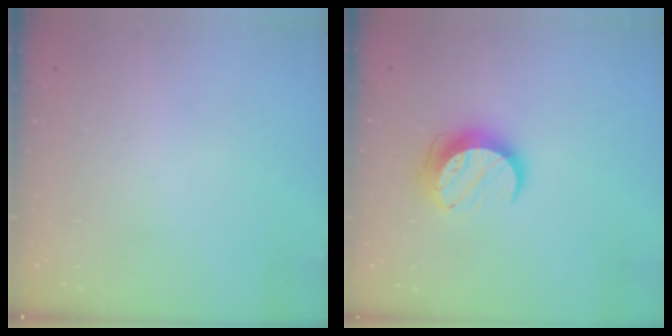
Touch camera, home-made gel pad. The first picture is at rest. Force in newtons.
{"total": 11.2, "press": 11.2, "slide": 0.6}